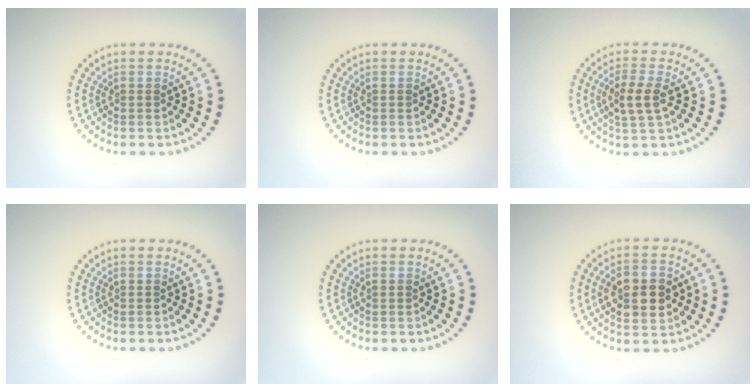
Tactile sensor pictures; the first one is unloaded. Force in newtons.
{"total": 0.0}
{"total": 2.8, "press": 2.6, "slide": 0.9}
{"total": 0.0}
{"total": 0.5, "press": 0.5, "slide": 0.1}
{"total": 4.8, "press": 4.8, "slide": 0.2}